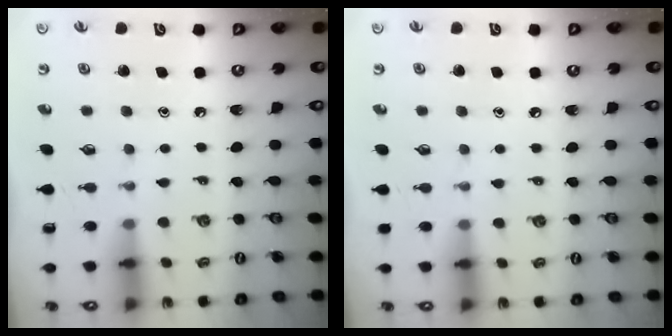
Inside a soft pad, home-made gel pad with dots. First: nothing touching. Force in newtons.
{"total": 2.3, "press": 2.3, "slide": 0.4}